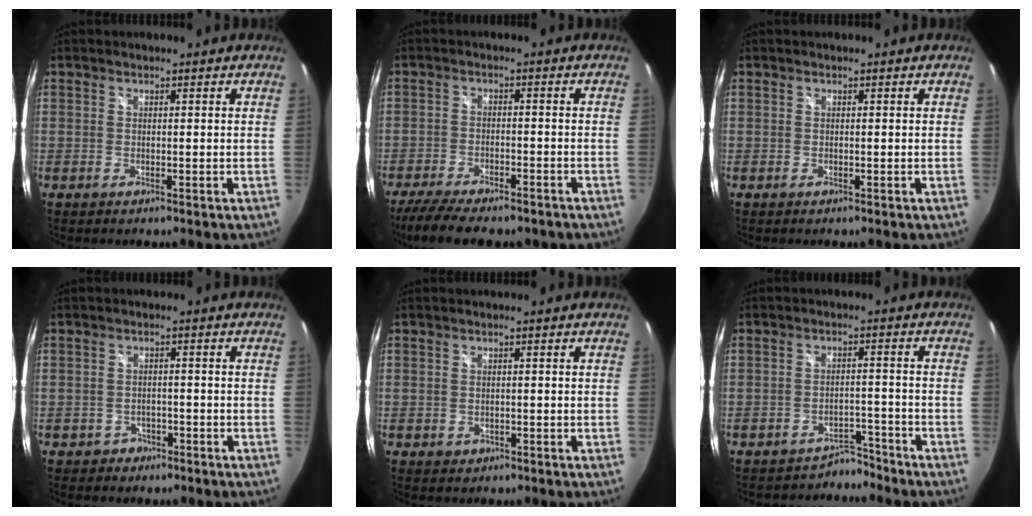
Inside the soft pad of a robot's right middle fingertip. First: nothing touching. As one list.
[{"total": 13.5, "force": [-10.9, 3.8, 7.1], "torque": [-0.148, -0.034, -0.165]}, {"total": 0.0}, {"total": 2.8, "force": [-1.8, 2.2, 0.2], "torque": [-0.008, 0.011, -0.024]}, {"total": 1.2, "force": [-0.4, 1.0, 0.4], "torque": [-0.006, -0.001, -0.003]}, {"total": 4.5, "force": [-4.3, 1.5, -0.6], "torque": [0.014, 0.018, -0.064]}]